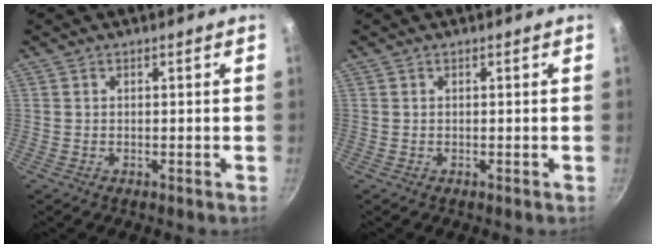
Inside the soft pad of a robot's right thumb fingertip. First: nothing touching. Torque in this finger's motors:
{"motor_torque": [-0.62, 0.41, 0.00, 0.00, 0.00]}